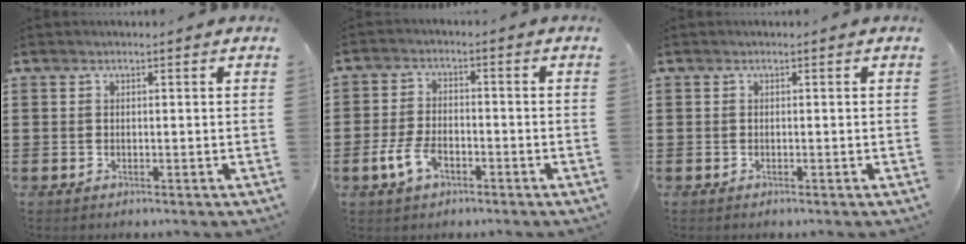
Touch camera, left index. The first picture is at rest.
{"total": 5.4, "force": [-2.6, 2.9, 3.8], "torque": [-0.089, 0.002, -0.054]}
{"total": 0.0}